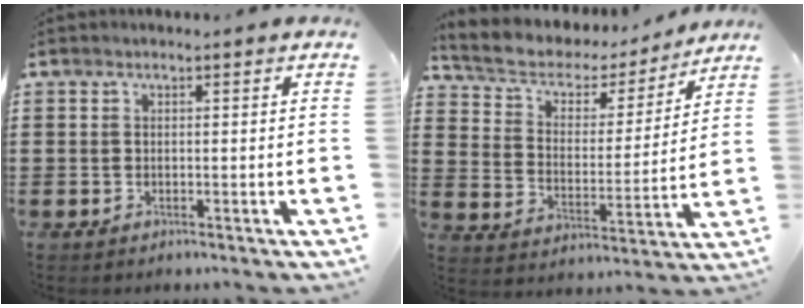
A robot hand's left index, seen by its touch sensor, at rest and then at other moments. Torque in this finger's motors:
{"motor_torque": [2.14, 0.00, 0.37, 0.07]}